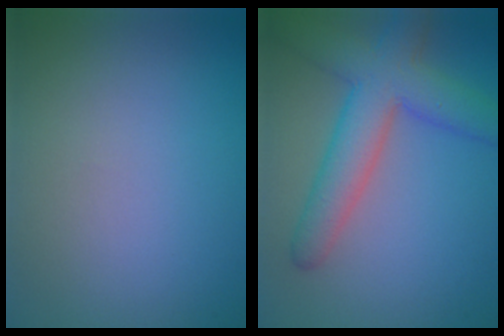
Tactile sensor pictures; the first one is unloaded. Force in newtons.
{"total": 6.6, "press": 6.6, "slide": 0.3}